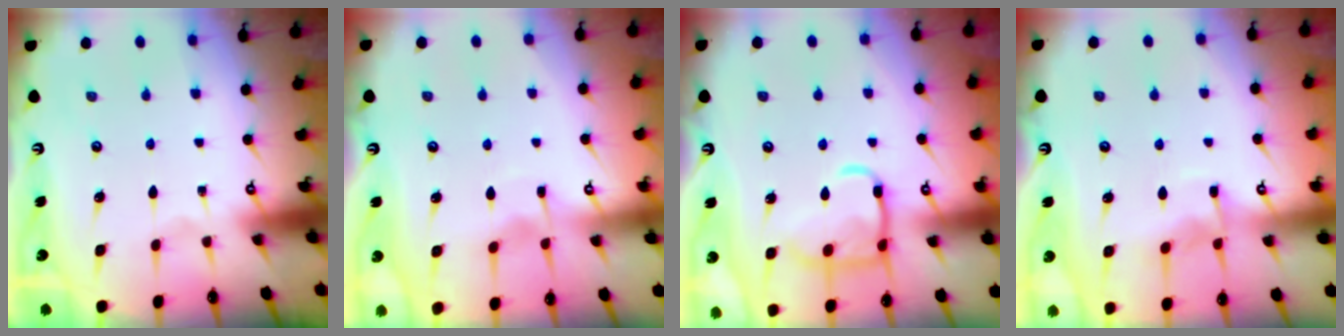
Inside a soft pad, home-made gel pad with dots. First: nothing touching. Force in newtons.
{"total": 3.1, "press": 3.0, "slide": 0.3}
{"total": 12.9, "press": 12.8, "slide": 1.1}
{"total": 5.7, "press": 5.7, "slide": 0.7}